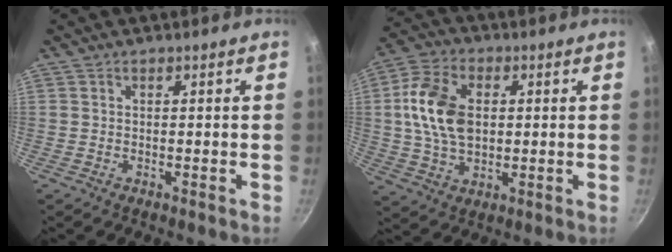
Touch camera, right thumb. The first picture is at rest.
{"total": 13.5, "force": [1.5, 9.0, 10.0], "torque": [-0.171, 0.006, 0.021]}